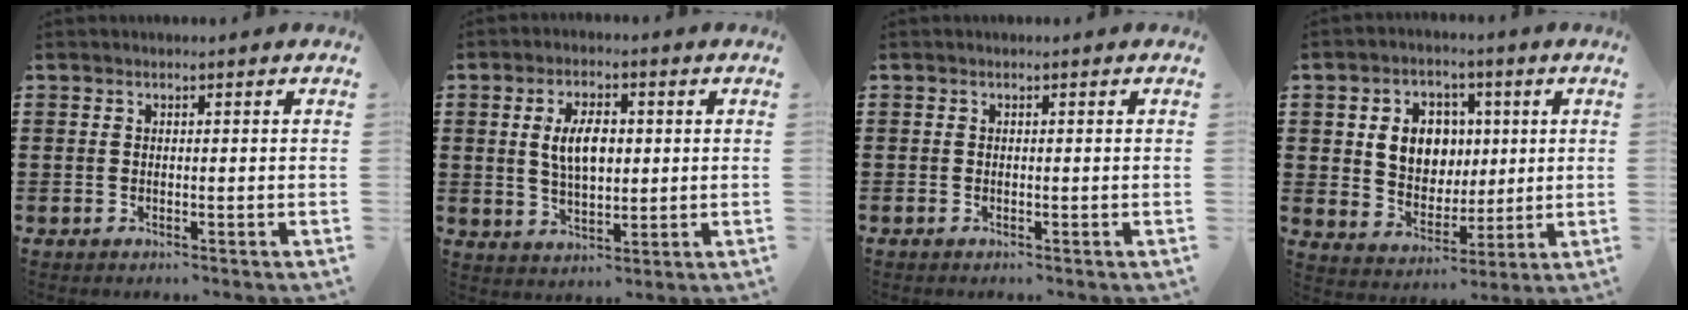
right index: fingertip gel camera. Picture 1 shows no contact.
{"total": 6.3, "force": [0.8, 3.1, 5.4], "torque": [-0.102, 0.002, 0.006]}
{"total": 0.0}
{"total": 7.9, "force": [1.6, 6.6, 3.9], "torque": [-0.089, 0.017, 0.027]}